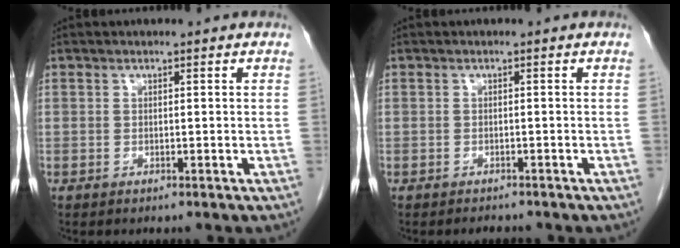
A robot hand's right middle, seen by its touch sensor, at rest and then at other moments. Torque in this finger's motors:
{"motor_torque": [0.37, -0.18, -0.12, -0.01]}